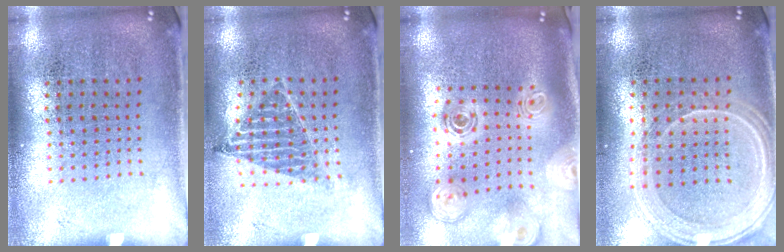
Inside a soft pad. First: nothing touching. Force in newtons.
{"total": 1.0, "press": 0.9, "slide": 0.3}
{"total": 2.8, "press": 2.0, "slide": 2.0}
{"total": 1.3, "press": 1.3, "slide": 0.1}